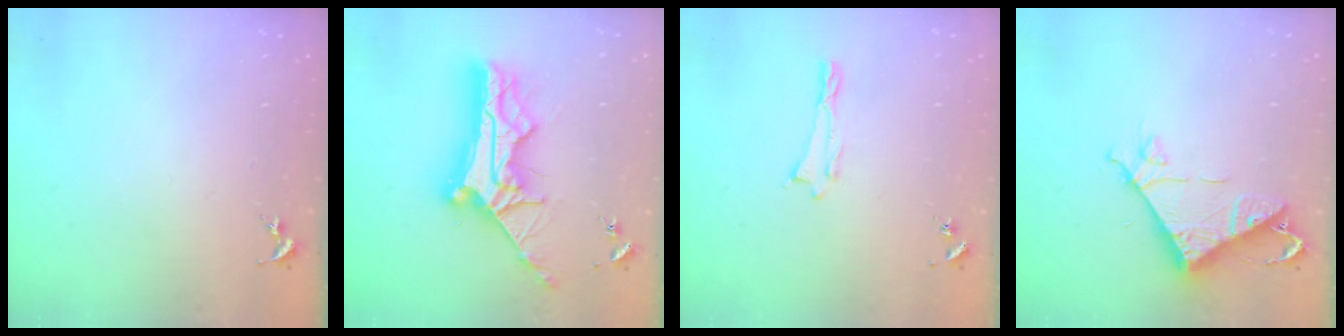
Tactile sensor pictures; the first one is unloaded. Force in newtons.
{"total": 12.0, "press": 12.0, "slide": 1.2}
{"total": 0.0}
{"total": 7.7, "press": 7.7, "slide": 0.6}